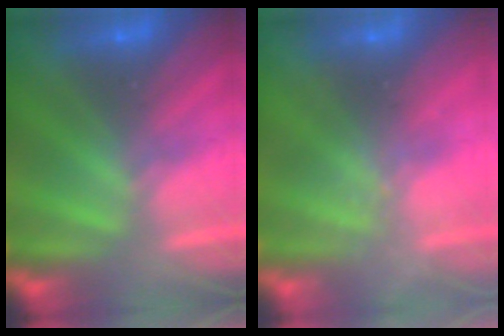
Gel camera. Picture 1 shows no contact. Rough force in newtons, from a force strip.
{"total": 2.3}